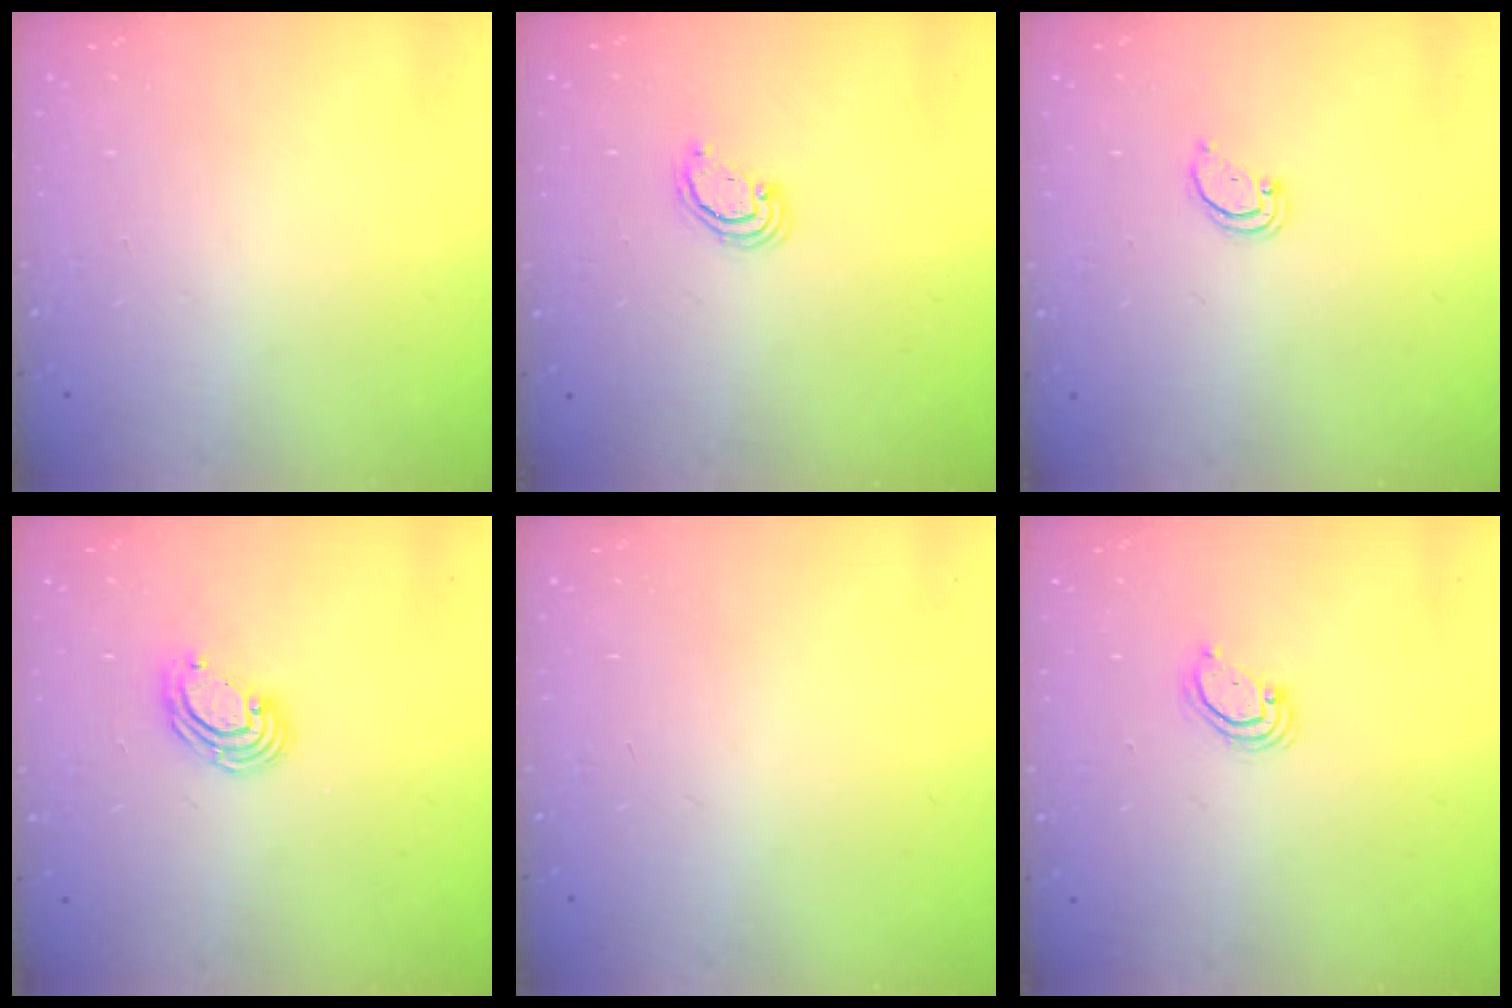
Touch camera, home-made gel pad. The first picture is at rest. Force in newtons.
{"total": 2.6, "press": 2.5, "slide": 0.2}
{"total": 1.5, "press": 1.5, "slide": 0.1}
{"total": 6.5, "press": 6.5, "slide": 0.6}
{"total": 0.0}
{"total": 4.2, "press": 4.2, "slide": 0.4}